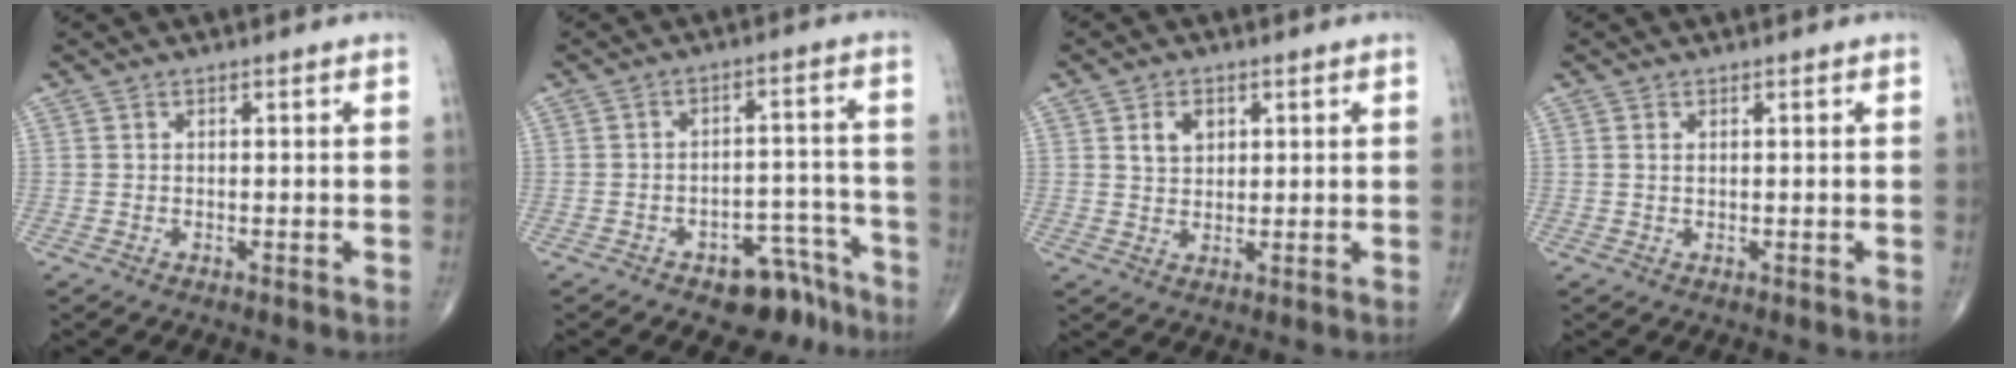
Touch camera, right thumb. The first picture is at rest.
{"total": 8.4, "force": [-6.0, 4.6, 3.7], "torque": [-0.014, 0.064, -0.082]}
{"total": 4.2, "force": [1.6, 3.0, 2.4], "torque": [-0.027, -0.008, 0.029]}
{"total": 0.5, "force": [0.2, 0.2, 0.5], "torque": [-0.010, 0.003, 0.005]}